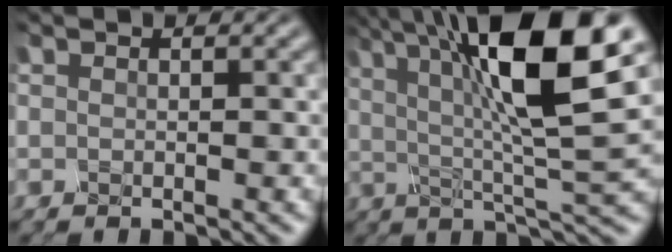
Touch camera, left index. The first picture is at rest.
{"total": 12.5, "force": [3.9, 3.1, 11.5], "torque": [-0.189, 0.010, 0.061]}